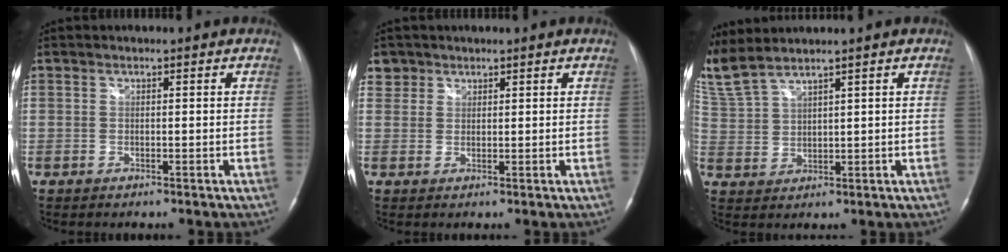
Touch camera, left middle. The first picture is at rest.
{"total": 2.5, "force": [1.6, 1.8, -0.3], "torque": [0.017, 0.006, 0.025]}
{"total": 8.5, "force": [7.5, 0.4, 4.1], "torque": [-0.114, 0.013, 0.166]}